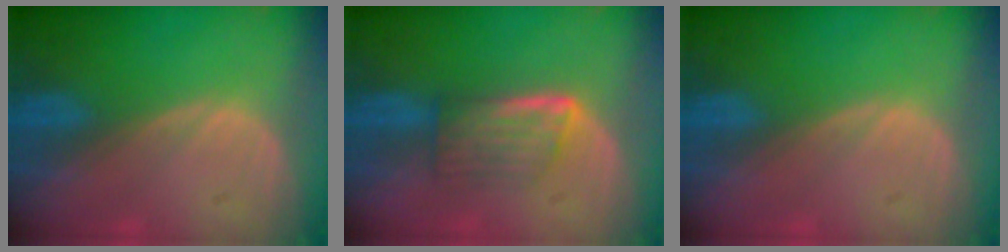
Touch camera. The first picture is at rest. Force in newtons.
{"total": 5.8, "press": 5.0, "slide": 2.9}
{"total": 0.0}